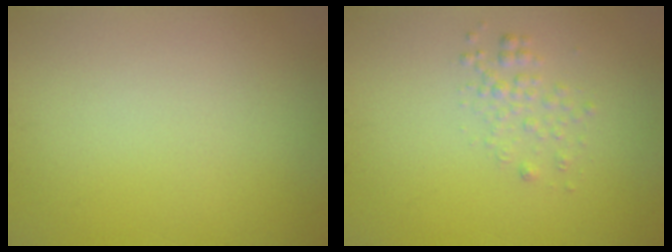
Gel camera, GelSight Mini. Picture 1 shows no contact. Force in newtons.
{"total": 1.4, "press": 1.4, "slide": 0.1}